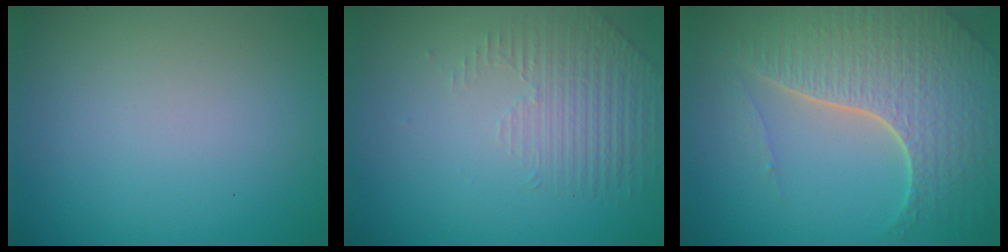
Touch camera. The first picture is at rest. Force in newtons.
{"total": 1.5, "press": 0.9, "slide": 1.2}
{"total": 7.2, "press": 5.2, "slide": 4.9}